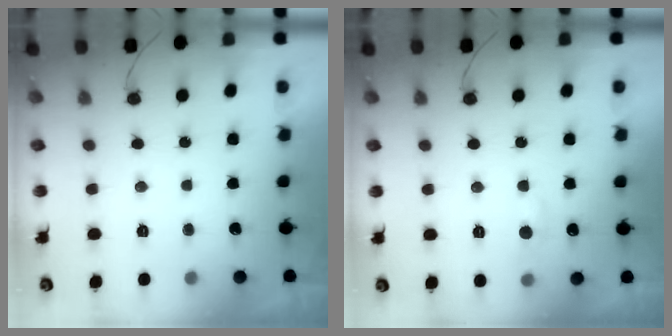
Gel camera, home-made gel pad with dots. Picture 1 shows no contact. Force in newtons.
{"total": 5.4, "press": 5.4, "slide": 0.8}